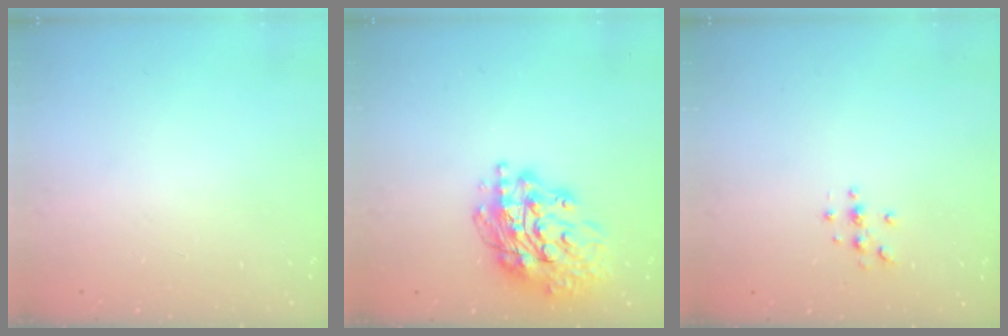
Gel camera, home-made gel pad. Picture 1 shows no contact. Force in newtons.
{"total": 18.9, "press": 18.8, "slide": 2.2}
{"total": 3.0, "press": 3.0, "slide": 0.3}